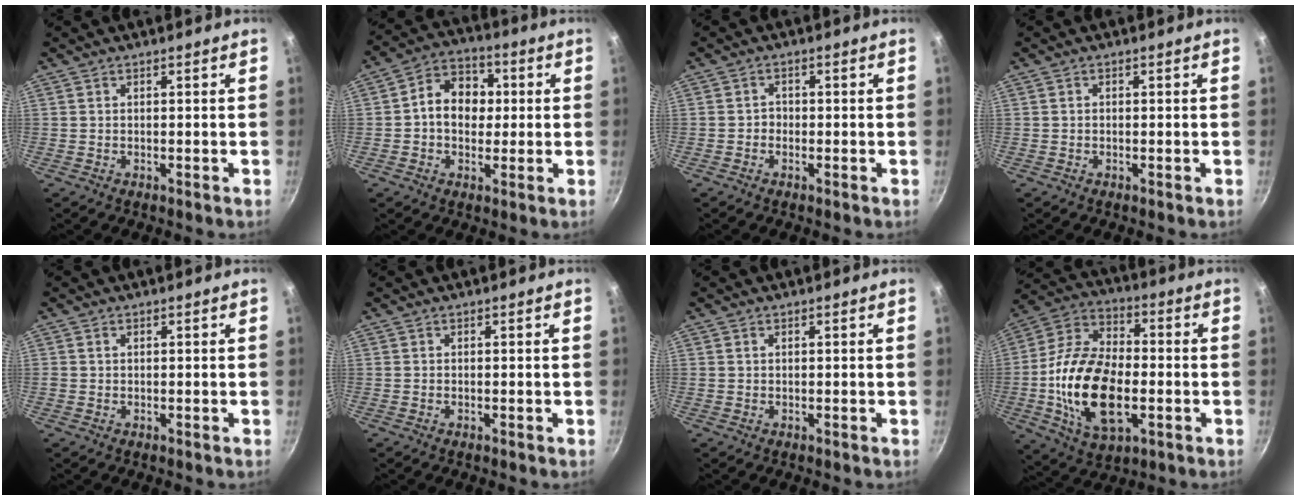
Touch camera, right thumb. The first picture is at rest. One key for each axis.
{"total": 10.2, "fx": 0.6, "fy": 8.0, "fz": 6.3, "tx": -0.059, "ty": 0.019, "tz": -0.008}
{"total": 1.5, "fx": -0.7, "fy": 1.3, "fz": 0.5, "tx": 0.000, "ty": 0.007, "tz": -0.015}
{"total": 0.5, "fx": -0.1, "fy": 0.4, "fz": 0.2, "tx": -0.004, "ty": 0.004, "tz": -0.002}
{"total": 0.7, "fx": 0.2, "fy": 0.6, "fz": 0.3, "tx": -0.003, "ty": 0.004, "tz": 0.002}
{"total": 0.0}
{"total": 0.5, "fx": 0.2, "fy": 0.4, "fz": 0.3, "tx": -0.005, "ty": 0.002, "tz": 0.003}
{"total": 21.0, "fx": -3.5, "fy": 12.1, "fz": 16.9, "tx": -0.305, "ty": 0.024, "tz": -0.067}